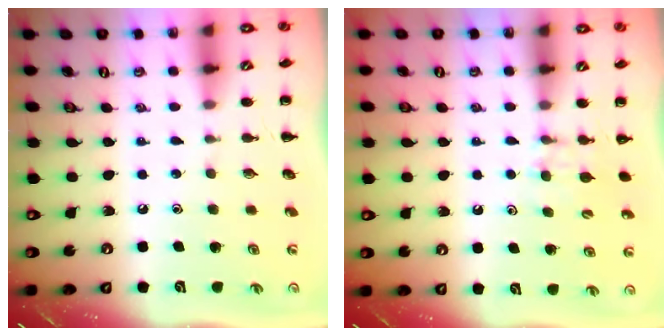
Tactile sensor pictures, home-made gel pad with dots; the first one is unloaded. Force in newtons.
{"total": 5.3, "press": 5.1, "slide": 1.5}